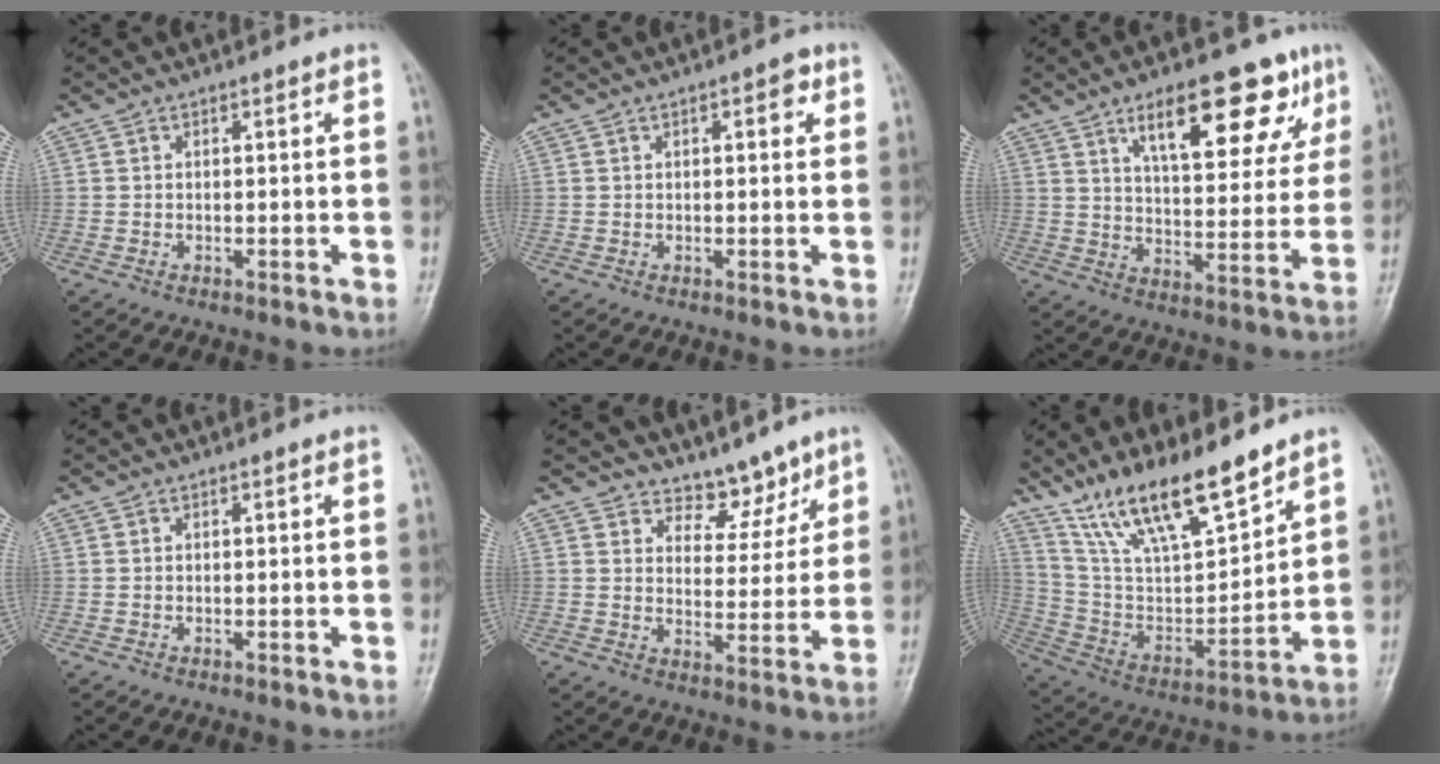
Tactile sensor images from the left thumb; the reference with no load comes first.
{"total": 2.8, "force": [1.1, 1.2, 2.3], "torque": [-0.022, 0.002, 0.010]}
{"total": 18.0, "force": [9.8, 7.1, 13.3], "torque": [-0.146, -0.033, 0.149]}
{"total": 0.0}
{"total": 6.6, "force": [5.6, 3.3, 1.4], "torque": [0.015, -0.044, 0.093]}
{"total": 18.5, "force": [14.0, 4.9, 11.1], "torque": [-0.168, -0.066, 0.266]}